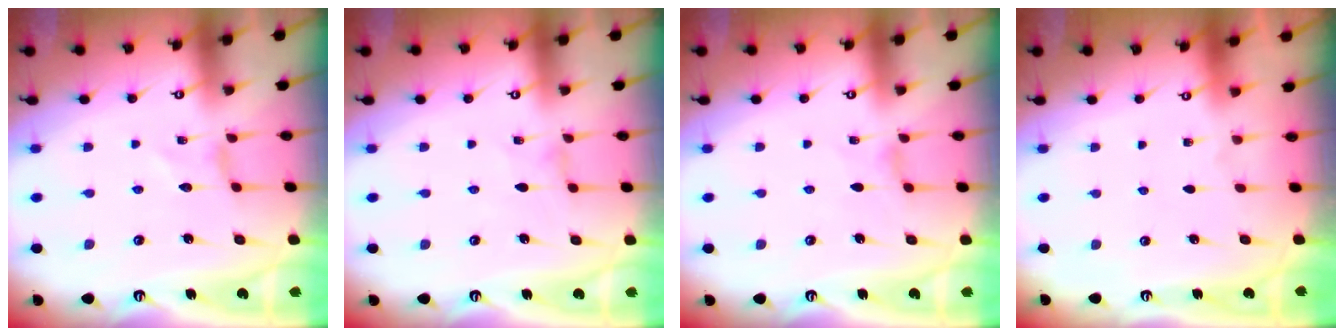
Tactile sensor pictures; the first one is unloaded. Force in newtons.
{"total": 0.0}
{"total": 0.7, "press": 0.6, "slide": 0.3}
{"total": 0.0}